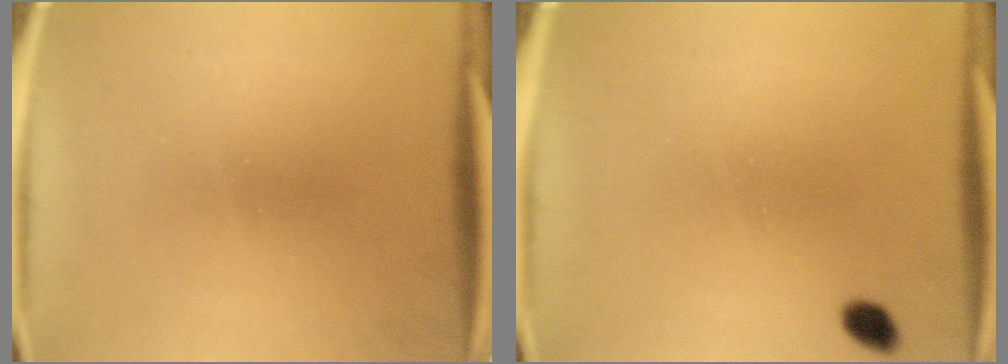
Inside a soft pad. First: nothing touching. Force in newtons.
{"total": 2.0}